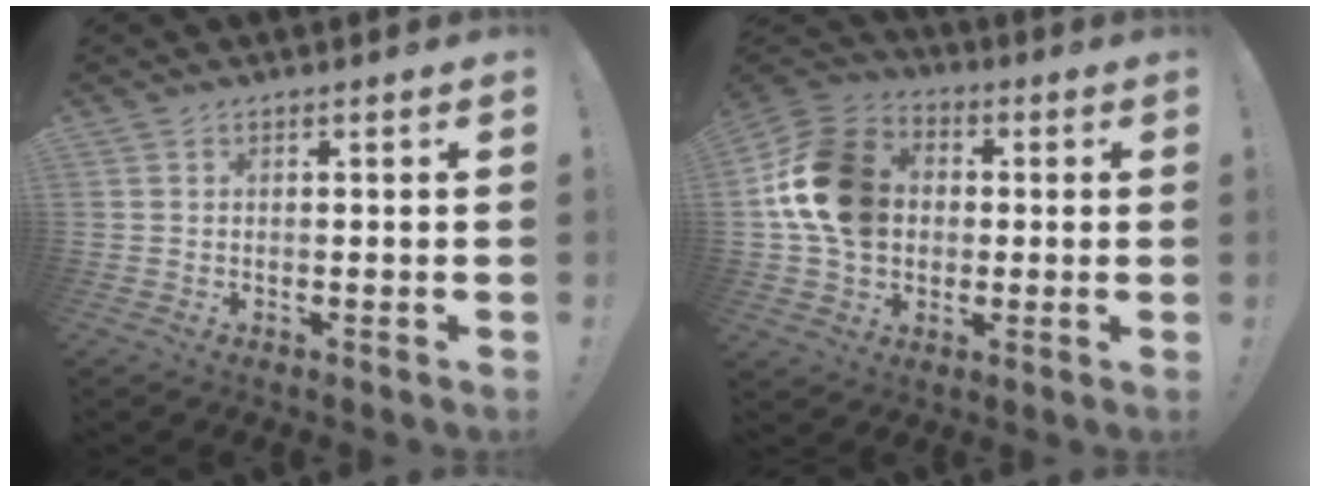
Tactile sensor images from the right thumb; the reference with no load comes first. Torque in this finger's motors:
{"motor_torque": [2.19, 2.36, 0.95, -0.75, 0.13]}